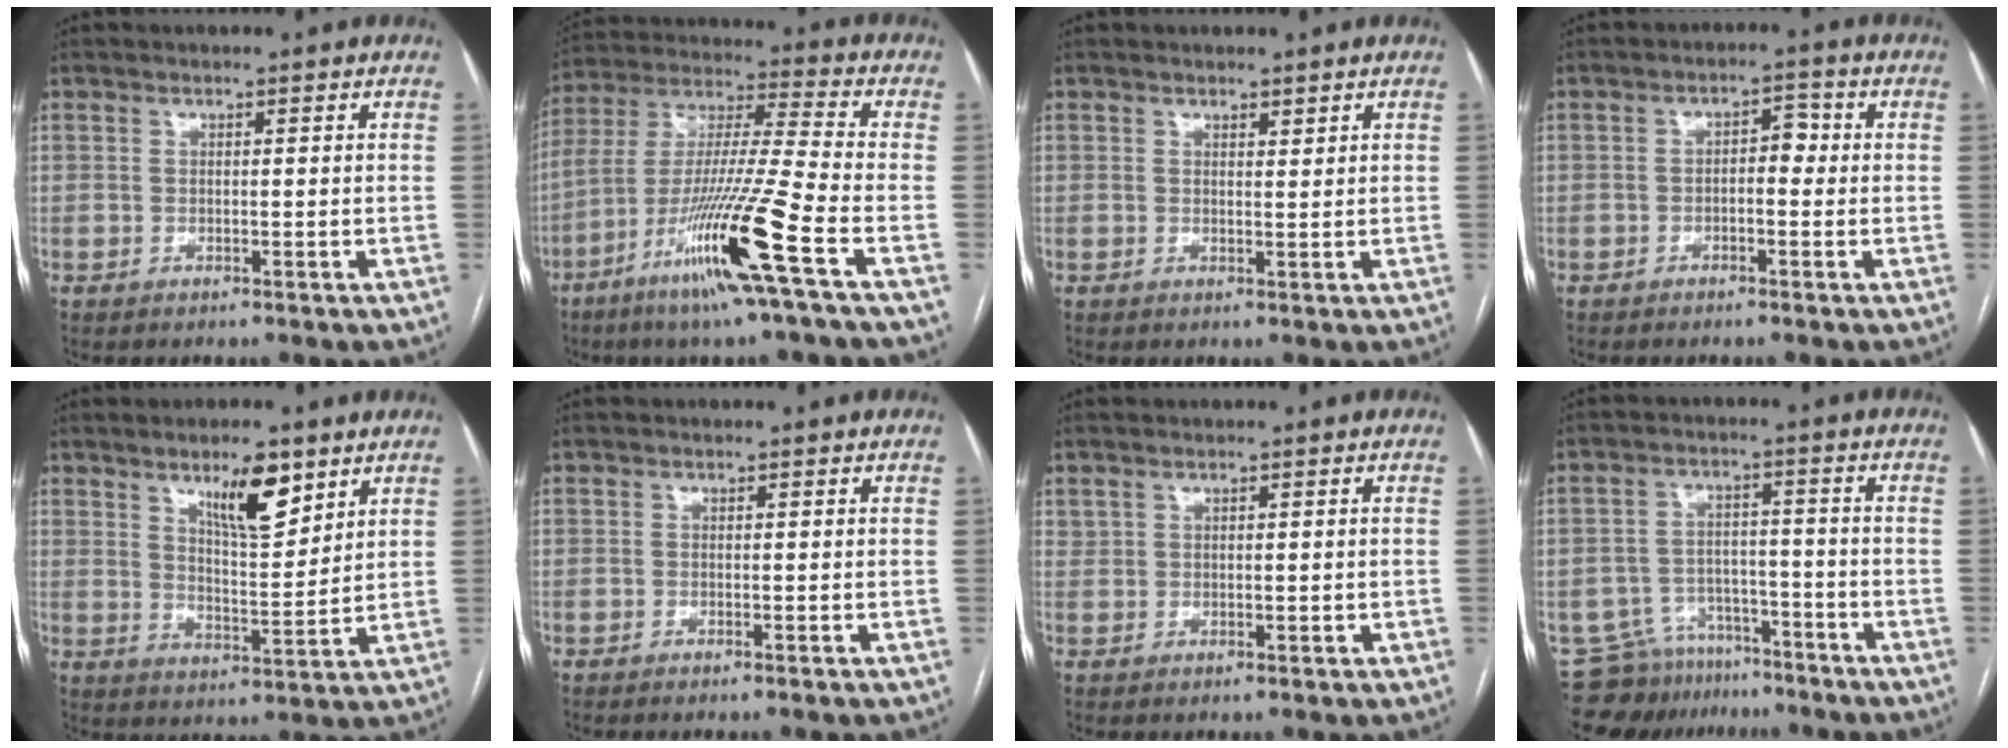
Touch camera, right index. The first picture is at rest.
{"total": 17.5, "force": [-8.4, -1.1, 15.3], "torque": [-0.318, -0.031, -0.161]}
{"total": 1.0, "force": [0.9, 0.3, 0.4], "torque": [-0.008, -0.004, 0.014]}
{"total": 3.2, "force": [-0.3, 1.5, 2.8], "torque": [-0.038, 0.017, -0.006]}
{"total": 8.7, "force": [5.4, 2.1, 6.5], "torque": [-0.112, -0.004, 0.094]}
{"total": 0.0}
{"total": 1.5, "force": [0.9, 0.9, 0.8], "torque": [-0.019, 0.005, 0.026]}
{"total": 9.7, "force": [-8.2, 5.2, 0.3], "torque": [-0.007, 0.023, -0.126]}